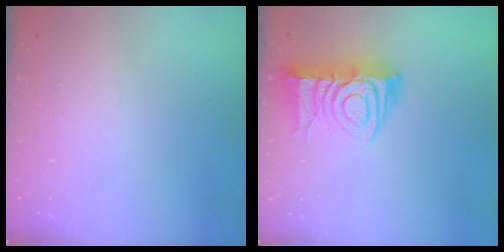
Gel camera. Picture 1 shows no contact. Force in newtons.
{"total": 13.5, "press": 13.4, "slide": 1.5}